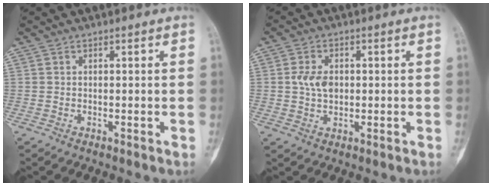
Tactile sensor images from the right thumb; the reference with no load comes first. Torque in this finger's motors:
{"motor_torque": [0.45, 0.80, 0.70, -0.23, 0.20]}